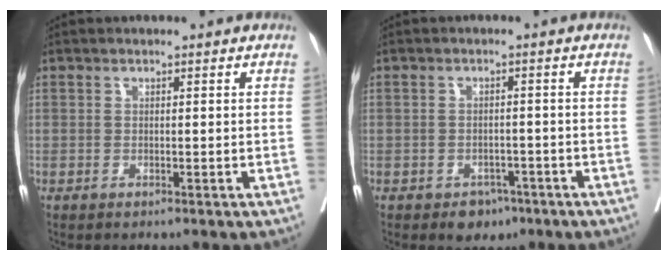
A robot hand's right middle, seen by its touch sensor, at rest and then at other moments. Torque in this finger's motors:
{"motor_torque": [0.02, 0.02, 0.01, 0.00]}